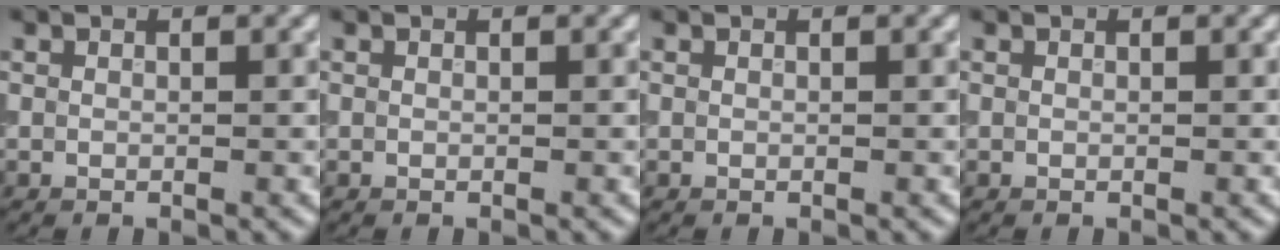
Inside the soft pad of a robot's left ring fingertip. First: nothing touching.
{"total": 0.0}
{"total": 0.0}
{"total": 0.0}